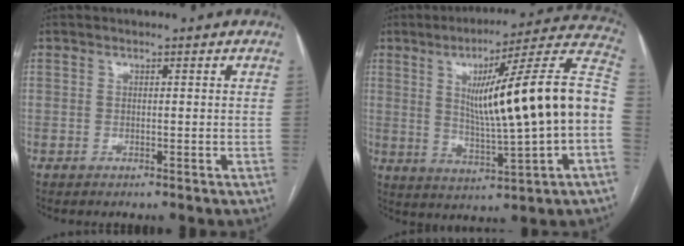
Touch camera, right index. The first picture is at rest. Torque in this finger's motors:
{"motor_torque": [1.60, -0.54, 0.70, 0.21]}